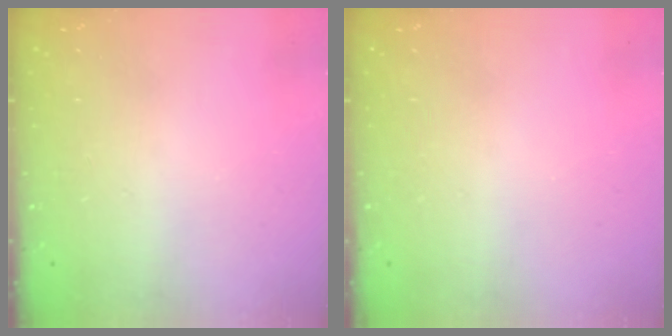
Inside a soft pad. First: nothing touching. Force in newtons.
{"total": 0.0}